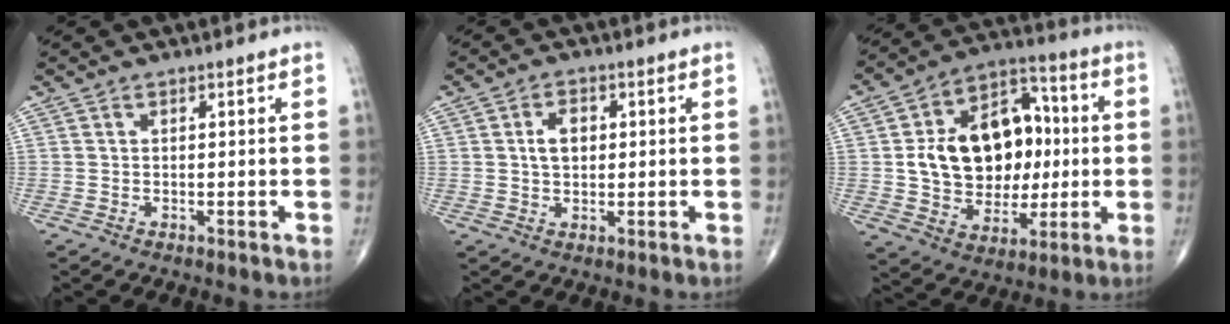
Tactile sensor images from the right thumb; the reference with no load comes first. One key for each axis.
{"total": 4.3, "fx": 0.7, "fy": 2.9, "fz": 3.1, "tx": -0.045, "ty": 0.005, "tz": 0.011}
{"total": 20.3, "fx": 1.5, "fy": 14.7, "fz": 13.9, "tx": -0.176, "ty": 0.026, "tz": 0.033}